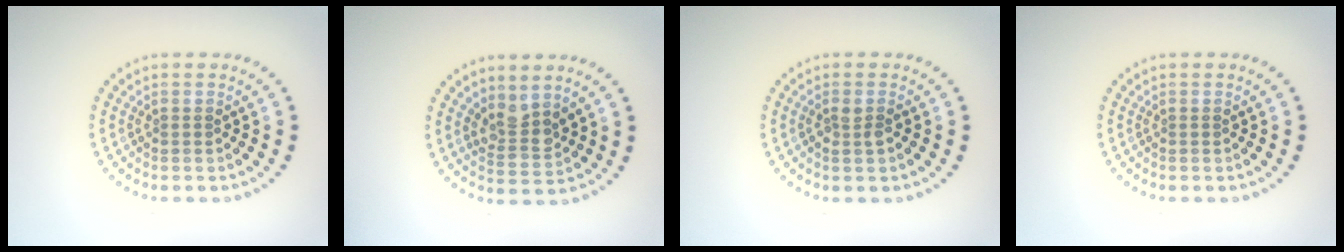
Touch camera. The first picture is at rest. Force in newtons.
{"total": 2.5, "press": 2.2, "slide": 1.3}
{"total": 1.0, "press": 1.0, "slide": 0.3}
{"total": 0.0}